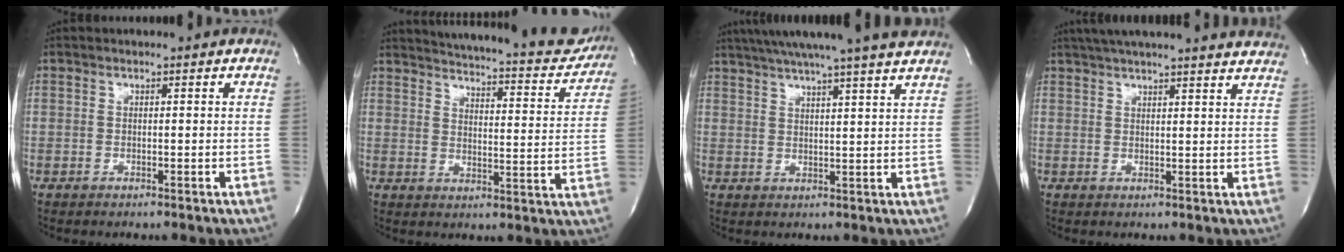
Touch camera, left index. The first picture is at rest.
{"total": 23.7, "force": [21.9, 4.4, 8.0], "torque": [-0.122, -0.055, 0.260]}
{"total": 17.8, "force": [15.6, -0.9, 8.4], "torque": [-0.146, 0.002, 0.210]}
{"total": 22.1, "force": [20.1, 1.1, 9.0], "torque": [-0.146, 0.006, 0.254]}